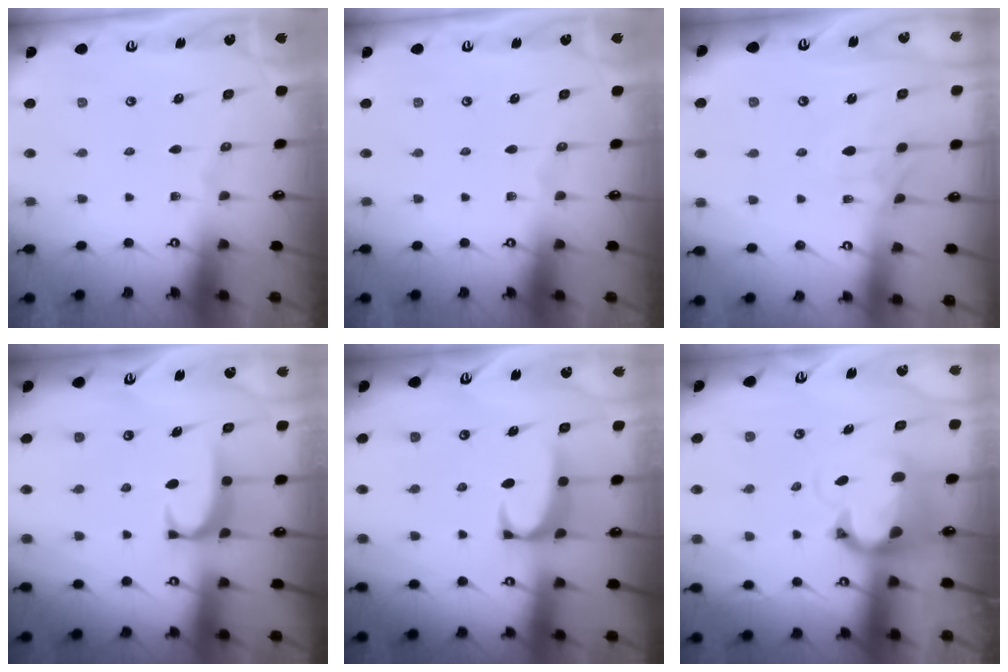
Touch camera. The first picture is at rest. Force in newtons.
{"total": 0.0}
{"total": 1.0, "press": 0.5, "slide": 0.8}
{"total": 2.0, "press": 1.9, "slide": 0.6}
{"total": 2.0, "press": 1.9, "slide": 0.7}
{"total": 3.1, "press": 2.8, "slide": 1.4}